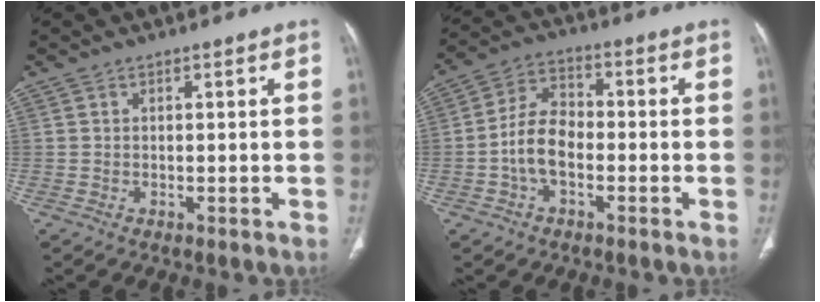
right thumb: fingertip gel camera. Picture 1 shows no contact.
{"total": 8.4, "force": [-2.2, 5.2, 6.2], "torque": [-0.111, 0.028, -0.050]}